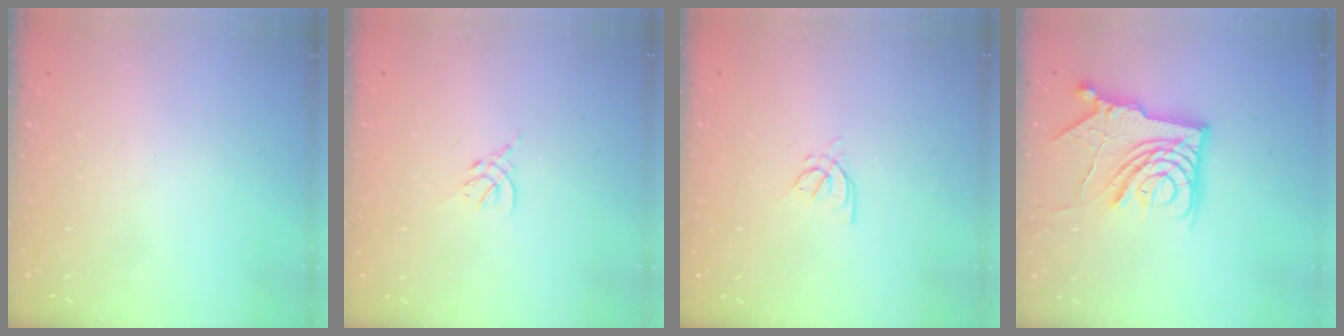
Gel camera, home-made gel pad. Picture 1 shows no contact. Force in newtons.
{"total": 2.3, "press": 2.2, "slide": 0.5}
{"total": 3.7, "press": 3.6, "slide": 0.7}
{"total": 14.3, "press": 14.2, "slide": 1.7}